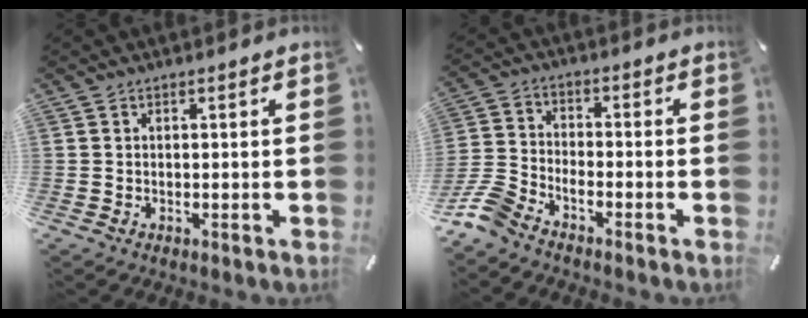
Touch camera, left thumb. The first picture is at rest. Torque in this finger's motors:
{"motor_torque": [-0.63, 0.74, 0.38, 0.62, 0.06]}